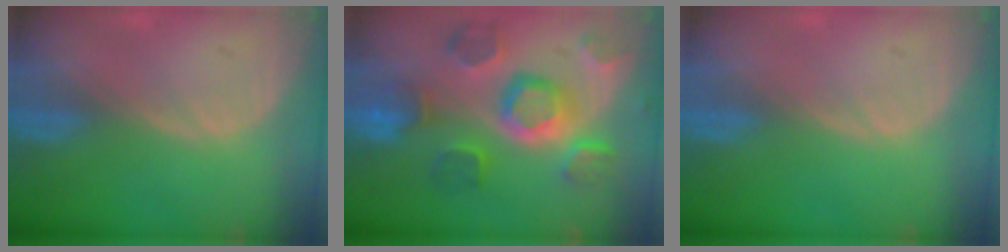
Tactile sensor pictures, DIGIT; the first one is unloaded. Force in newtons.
{"total": 11.5, "press": 10.0, "slide": 5.6}
{"total": 0.0}